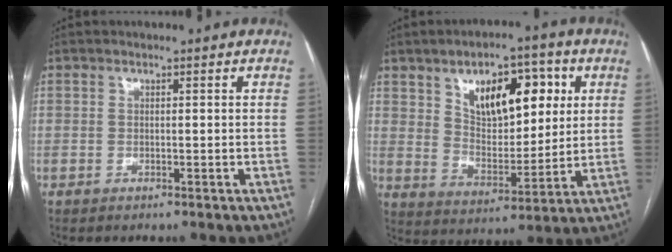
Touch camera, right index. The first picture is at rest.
{"total": 13.4, "force": [5.3, 6.6, 10.4], "torque": [-0.156, 0.019, 0.094]}